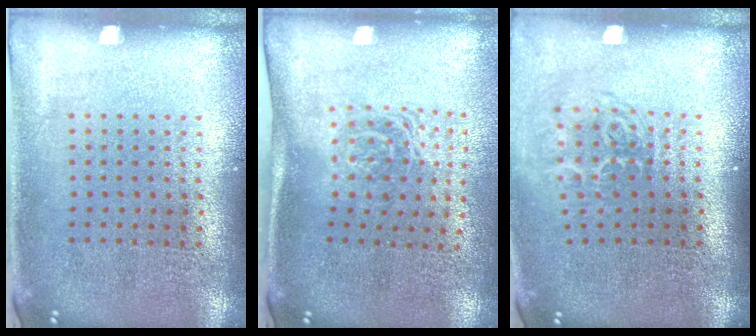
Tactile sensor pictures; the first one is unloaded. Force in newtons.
{"total": 1.7, "press": 1.1, "slide": 1.3}
{"total": 1.7, "press": 1.1, "slide": 1.2}